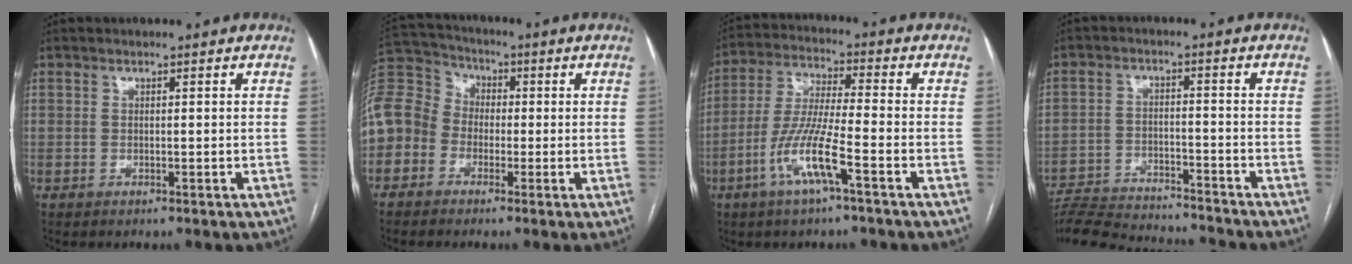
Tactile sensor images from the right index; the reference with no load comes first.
{"total": 16.5, "force": [-3.3, 14.7, 6.7], "torque": [-0.212, 0.074, -0.067]}
{"total": 10.2, "force": [-4.7, 0.6, 9.1], "torque": [-0.191, -0.002, -0.094]}
{"total": 17.6, "force": [-16.6, 2.1, 5.4], "torque": [-0.116, -0.007, -0.252]}